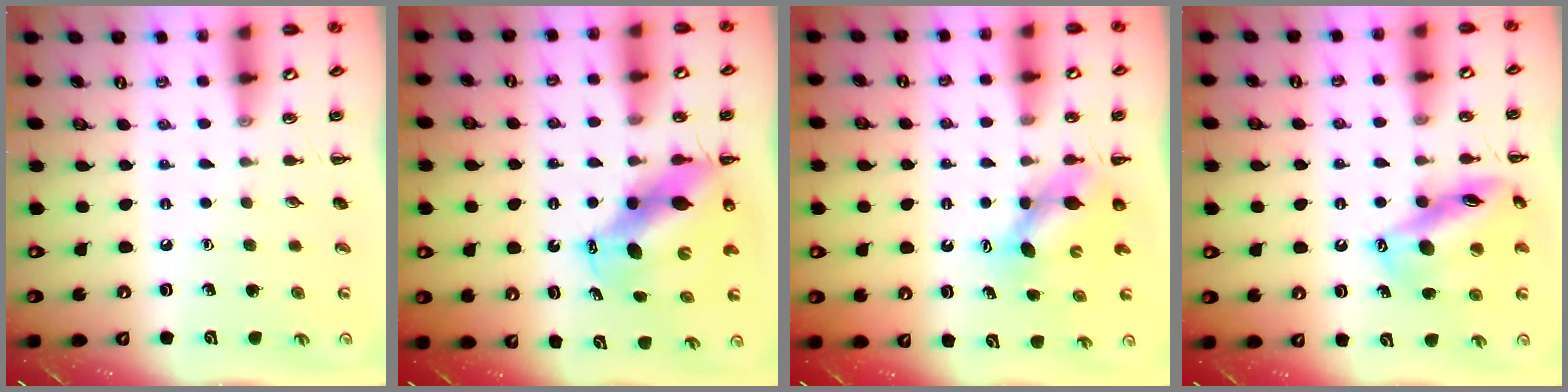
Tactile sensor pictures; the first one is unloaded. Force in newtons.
{"total": 10.6, "press": 10.2, "slide": 3.0}
{"total": 6.1, "press": 6.0, "slide": 0.9}
{"total": 15.0, "press": 14.6, "slide": 3.4}